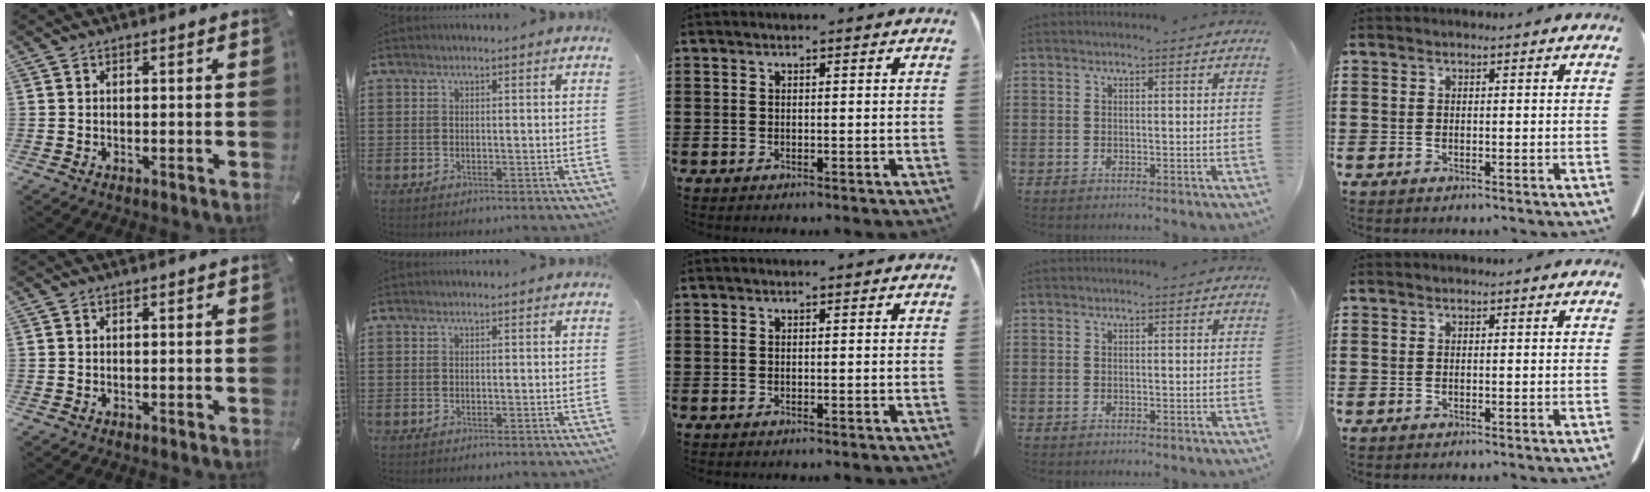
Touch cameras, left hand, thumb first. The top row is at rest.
{}